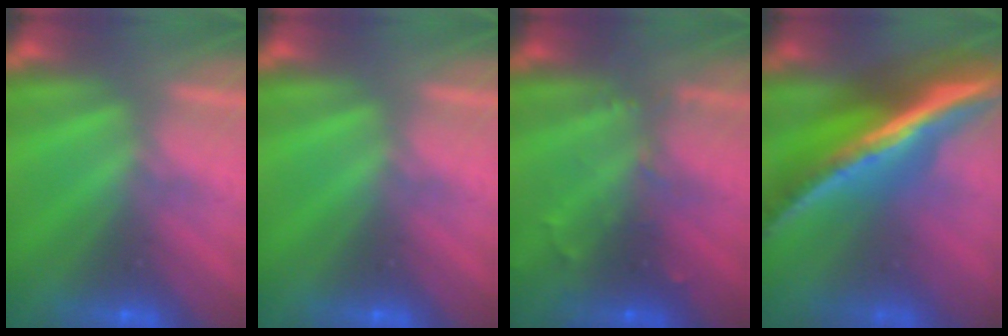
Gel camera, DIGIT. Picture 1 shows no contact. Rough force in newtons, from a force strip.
{"total": 0.0}
{"total": 2.8}
{"total": 5.8}